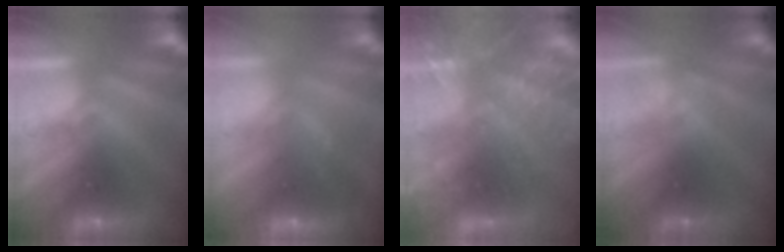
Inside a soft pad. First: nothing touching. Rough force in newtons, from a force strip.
{"total": 7.5}
{"total": 6.4}
{"total": 2.6}